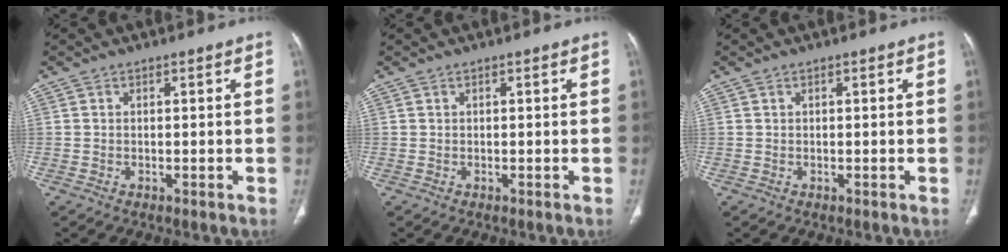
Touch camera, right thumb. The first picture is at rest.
{"total": 0.0}
{"total": 0.0}